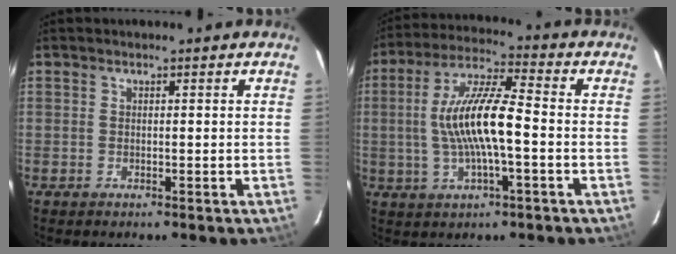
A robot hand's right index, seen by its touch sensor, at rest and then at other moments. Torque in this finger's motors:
{"motor_torque": [0.53, -0.20, 0.52, 0.21]}